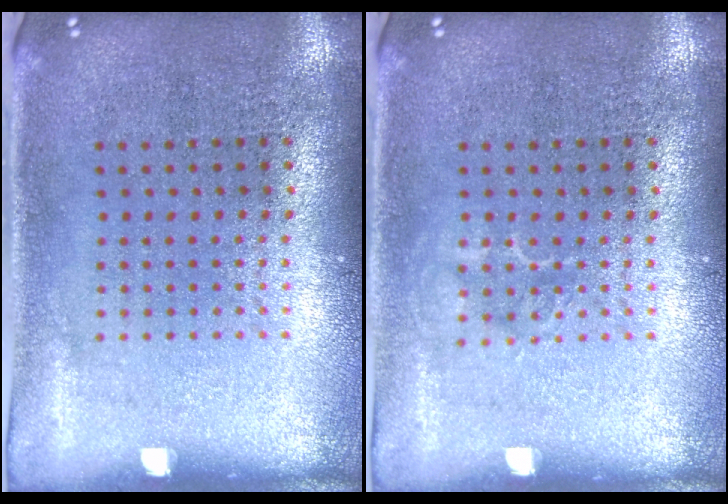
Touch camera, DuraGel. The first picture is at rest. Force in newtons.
{"total": 1.0, "press": 0.9, "slide": 0.2}